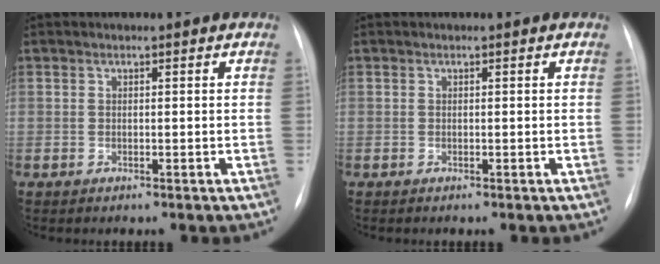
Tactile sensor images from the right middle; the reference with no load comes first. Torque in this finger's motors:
{"motor_torque": [-0.03, -0.26, -0.09, -0.01]}